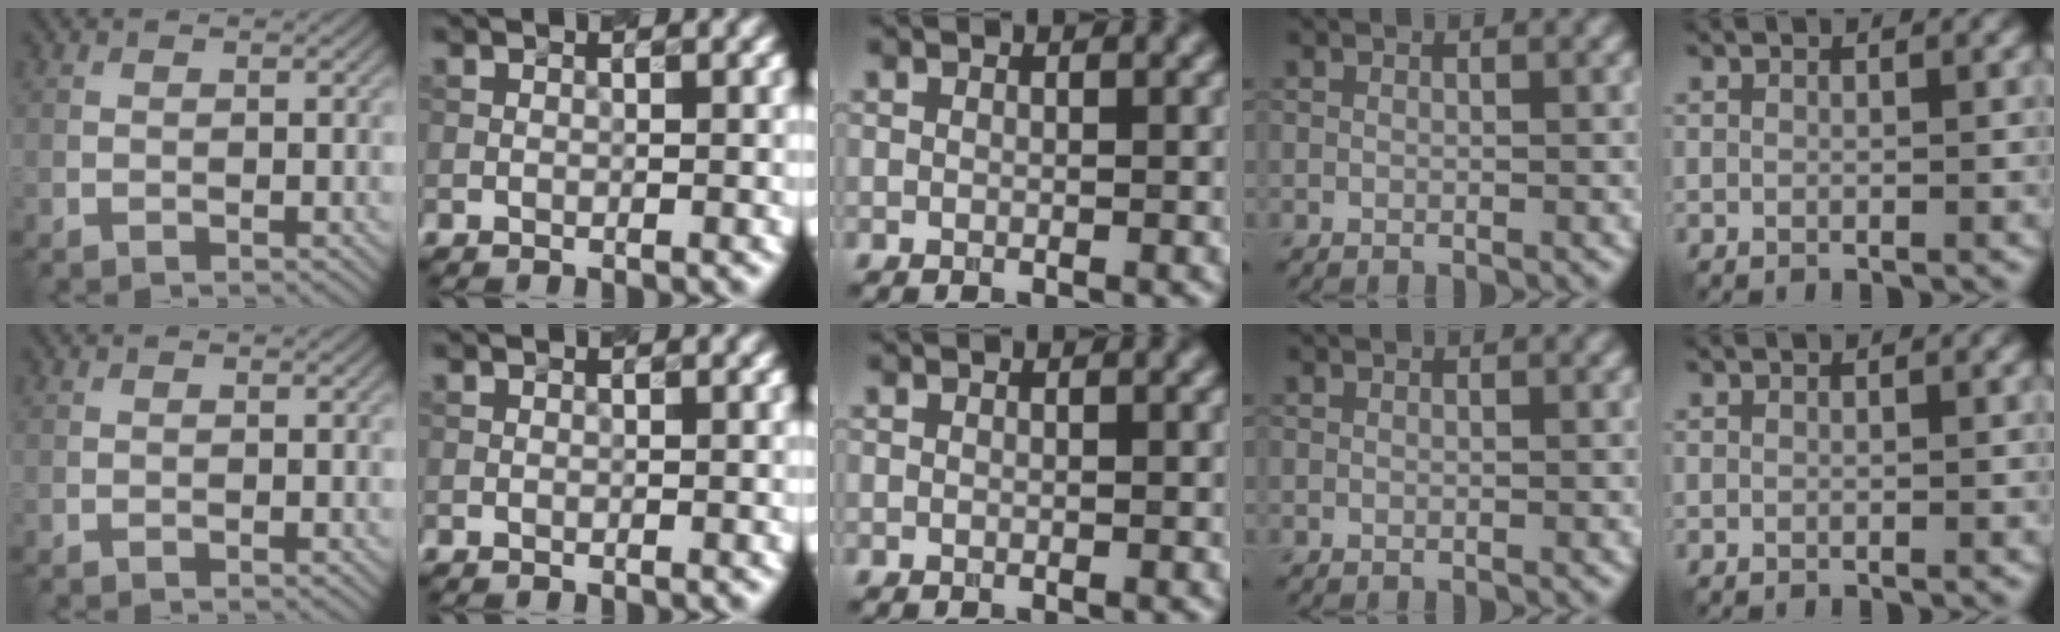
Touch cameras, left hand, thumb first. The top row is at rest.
{}